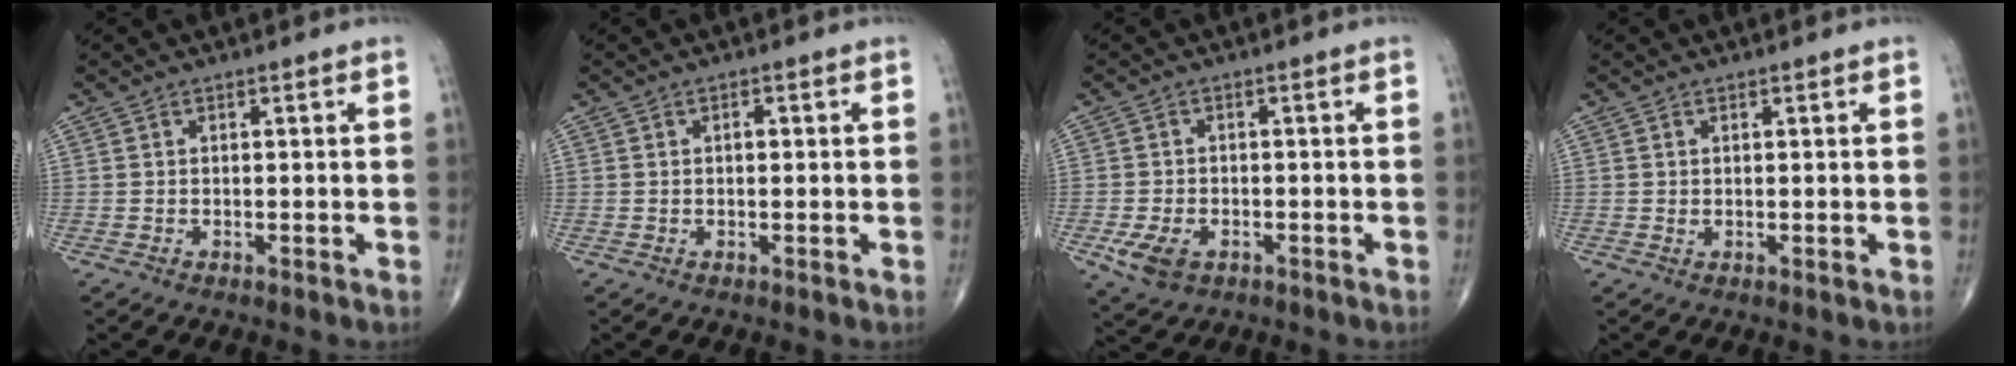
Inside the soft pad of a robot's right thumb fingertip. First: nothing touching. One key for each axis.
{"total": 0.9, "fx": 0.0, "fy": 0.5, "fz": 0.8, "tx": -0.011, "ty": 0.004, "tz": -0.001}
{"total": 5.8, "fx": -2.3, "fy": 3.8, "fz": 3.7, "tx": -0.073, "ty": 0.001, "tz": -0.034}
{"total": 0.5, "fx": 0.2, "fy": 0.2, "fz": 0.4, "tx": -0.009, "ty": -0.003, "tz": 0.005}